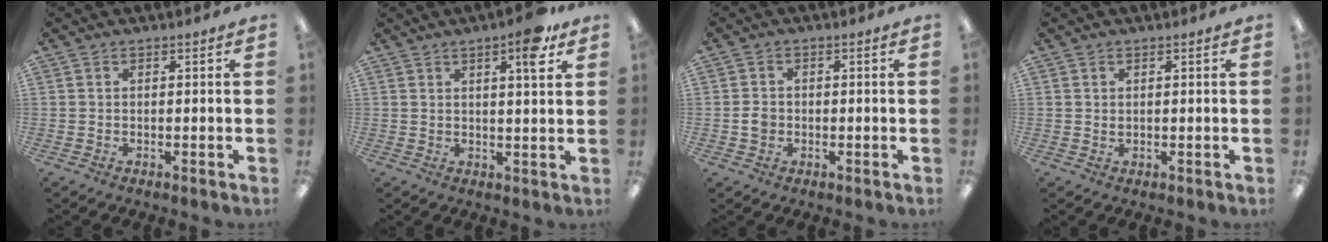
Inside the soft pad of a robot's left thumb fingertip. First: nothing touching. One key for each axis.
{"total": 6.9, "fx": 4.0, "fy": 1.3, "fz": 5.5, "tx": -0.077, "ty": -0.012, "tz": 0.059}
{"total": 2.6, "fx": -0.4, "fy": 2.2, "fz": 1.4, "tx": -0.025, "ty": 0.005, "tz": -0.008}
{"total": 1.0, "fx": 0.6, "fy": 0.5, "fz": 0.7, "tx": -0.015, "ty": 0.002, "tz": 0.009}